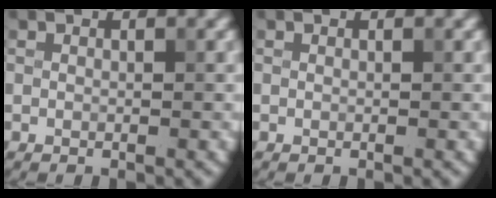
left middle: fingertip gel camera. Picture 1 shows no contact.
{"total": 0.0}